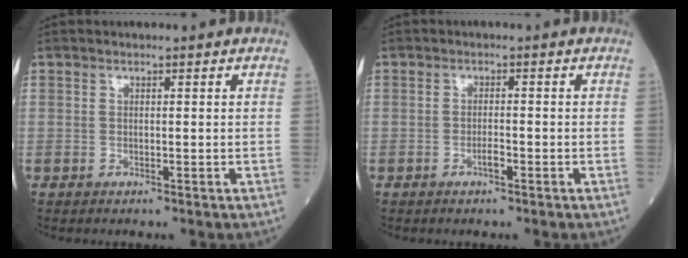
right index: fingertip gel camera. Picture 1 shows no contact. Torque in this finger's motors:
{"motor_torque": [0.22, -0.15, 0.14, 0.02]}